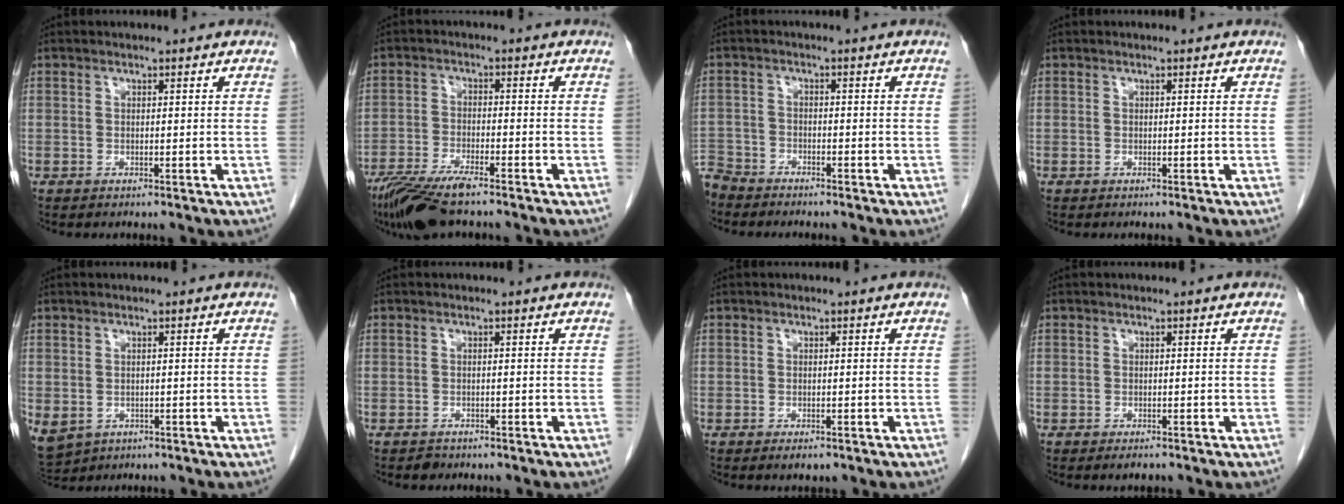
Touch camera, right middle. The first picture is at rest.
{"total": 9.0, "force": [-7.0, 1.1, 5.5], "torque": [-0.100, -0.023, -0.123]}
{"total": 5.4, "force": [-5.1, 1.8, 0.3], "torque": [-0.004, -0.010, -0.099]}
{"total": 0.0}
{"total": 10.4, "force": [-4.0, 8.5, 4.4], "torque": [-0.133, -0.015, -0.047]}
{"total": 0.9, "force": [-0.8, 0.5, 0.1], "torque": [-0.004, 0.000, -0.013]}
{"total": 1.4, "force": [-0.9, 0.7, 0.9], "torque": [-0.011, 0.000, -0.007]}
{"total": 1.2, "force": [-0.9, 0.4, 0.7], "torque": [-0.010, -0.001, -0.009]}